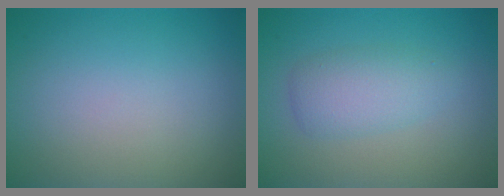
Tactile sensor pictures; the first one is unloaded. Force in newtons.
{"total": 3.1, "press": 3.1, "slide": 0.1}